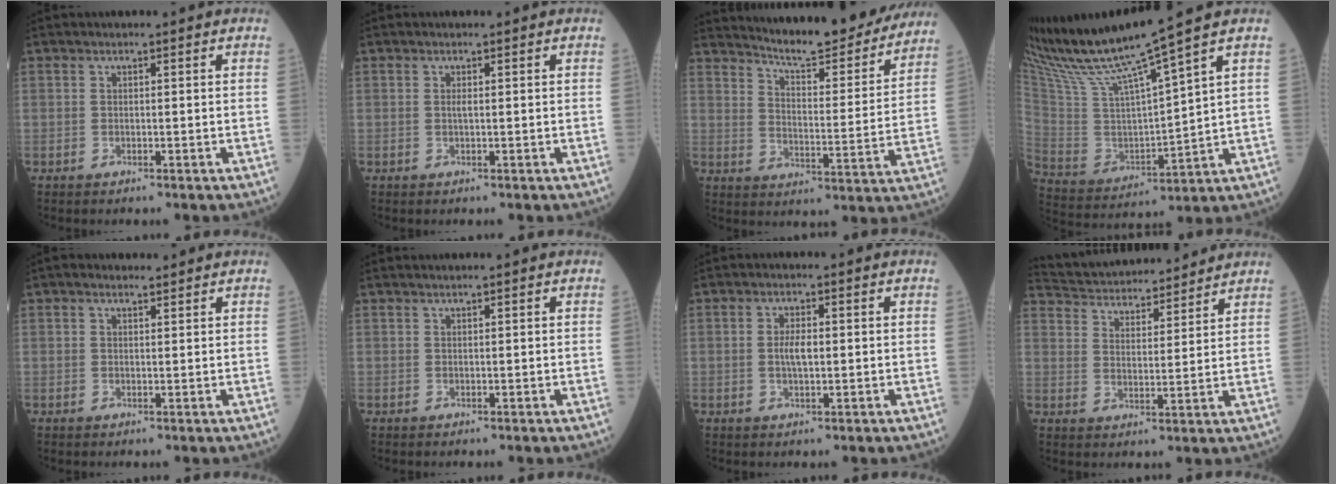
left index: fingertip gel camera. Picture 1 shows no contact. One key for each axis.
{"total": 0.6, "fx": 0.1, "fy": 0.1, "fz": 0.6, "tx": -0.015, "ty": 0.000, "tz": 0.002}
{"total": 18.9, "fx": 17.5, "fy": 1.7, "fz": 6.9, "tx": -0.099, "ty": -0.046, "tz": 0.233}
{"total": 14.7, "fx": 12.3, "fy": -2.6, "fz": 7.5, "tx": -0.155, "ty": -0.014, "tz": 0.246}
{"total": 1.5, "fx": 1.2, "fy": 0.6, "fz": 0.7, "tx": -0.021, "ty": 0.010, "tz": 0.019}
{"total": 0.7, "fx": 0.6, "fy": -0.1, "fz": 0.3, "tx": -0.009, "ty": 0.007, "tz": 0.014}
{"total": 2.9, "fx": 0.1, "fy": 1.0, "fz": 2.7, "tx": -0.056, "ty": 0.001, "tz": 0.001}
{"total": 15.5, "fx": 14.7, "fy": 2.5, "fz": 4.1, "tx": -0.074, "ty": 0.027, "tz": 0.229}